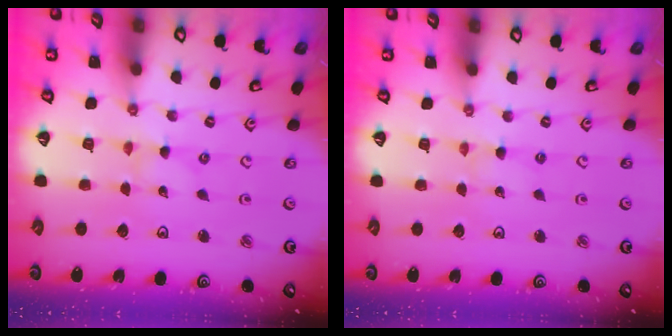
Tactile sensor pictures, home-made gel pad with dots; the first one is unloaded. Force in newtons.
{"total": 1.2, "press": 1.2, "slide": 0.2}